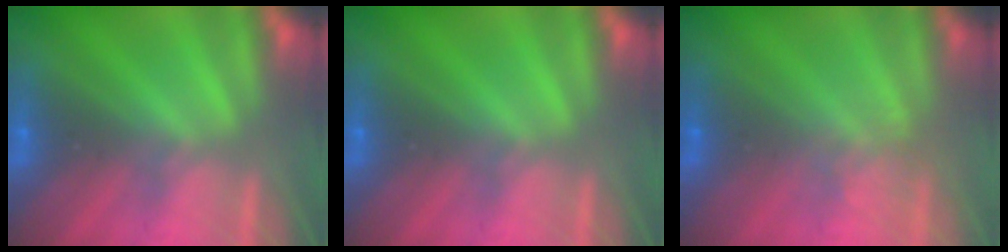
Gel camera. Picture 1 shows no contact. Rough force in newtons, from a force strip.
{"total": 0.0}
{"total": 1.1}